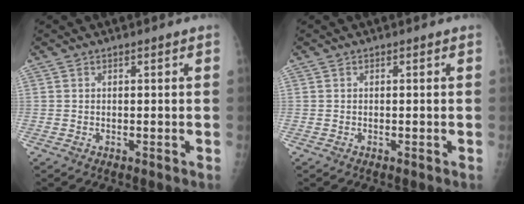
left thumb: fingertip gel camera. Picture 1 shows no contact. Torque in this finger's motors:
{"motor_torque": [-0.01, 0.01, -0.03, -0.03, 0.00]}